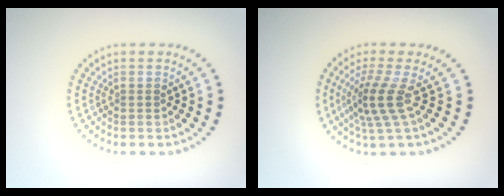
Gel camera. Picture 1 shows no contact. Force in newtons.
{"total": 3.3, "press": 2.3, "slide": 2.4}